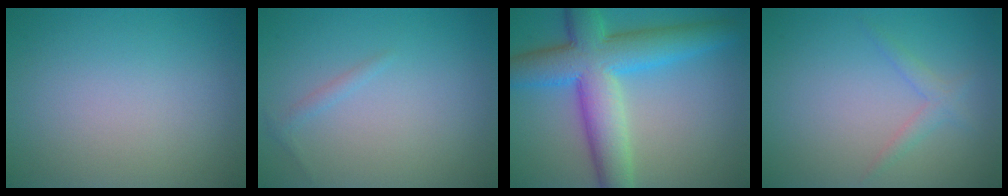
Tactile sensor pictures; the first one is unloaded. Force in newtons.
{"total": 0.8, "press": 0.8, "slide": 0.0}
{"total": 9.6, "press": 9.6, "slide": 0.2}
{"total": 1.5, "press": 1.5, "slide": 0.1}